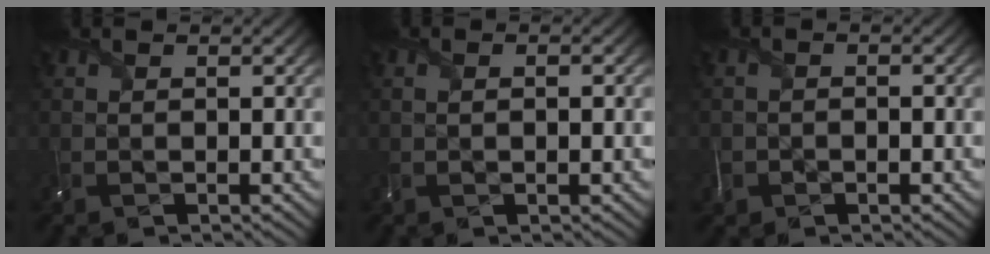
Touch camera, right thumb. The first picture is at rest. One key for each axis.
{"total": 1.6, "fx": -0.5, "fy": 0.4, "fz": 1.5, "tx": -0.021, "ty": -0.004, "tz": -0.004}
{"total": 1.7, "fx": -1.3, "fy": 1.0, "fz": 0.3, "tx": 0.006, "ty": -0.008, "tz": -0.023}